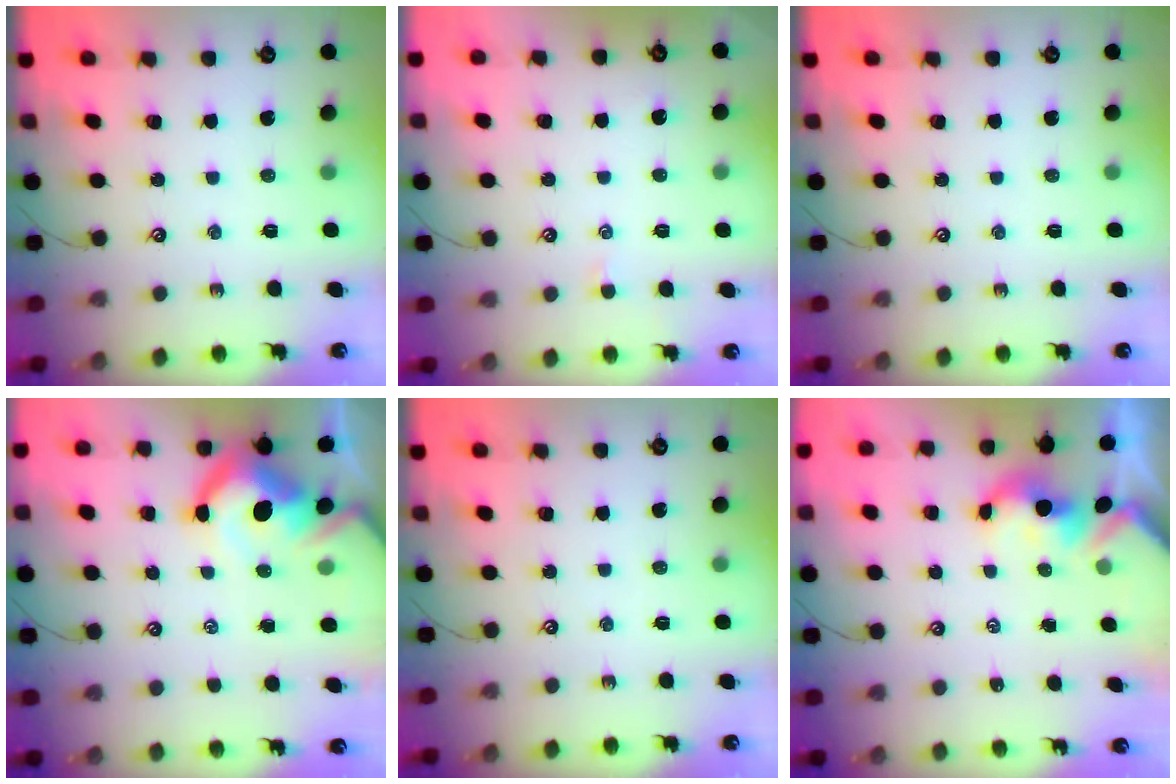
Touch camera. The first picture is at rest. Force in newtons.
{"total": 0.7, "press": 0.6, "slide": 0.4}
{"total": 0.0}
{"total": 12.5, "press": 12.4, "slide": 2.0}
{"total": 0.0}
{"total": 1.9, "press": 1.9, "slide": 0.2}